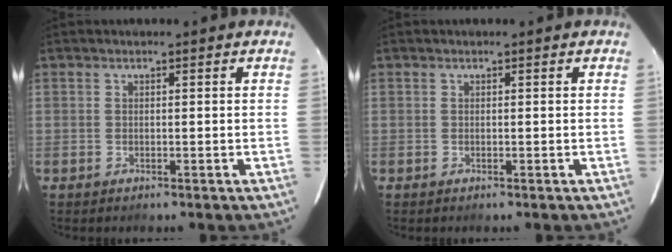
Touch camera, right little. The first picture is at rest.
{"total": 0.0}